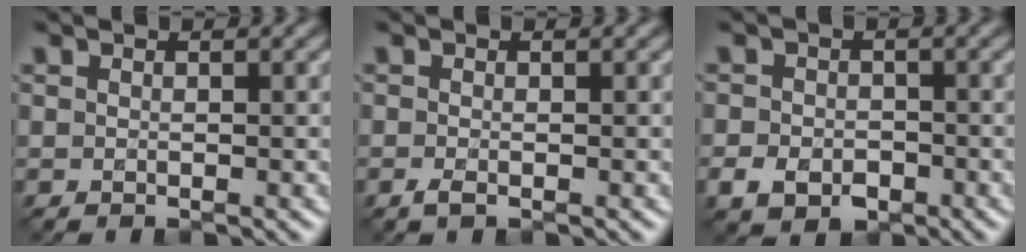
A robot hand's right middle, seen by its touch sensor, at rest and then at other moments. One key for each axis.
{"total": 0.9, "fx": -0.6, "fy": 0.1, "fz": 0.7, "tx": -0.018, "ty": -0.005, "tz": -0.012}
{"total": 3.7, "fx": -1.9, "fy": 2.6, "fz": 1.9, "tx": -0.036, "ty": -0.012, "tz": -0.037}